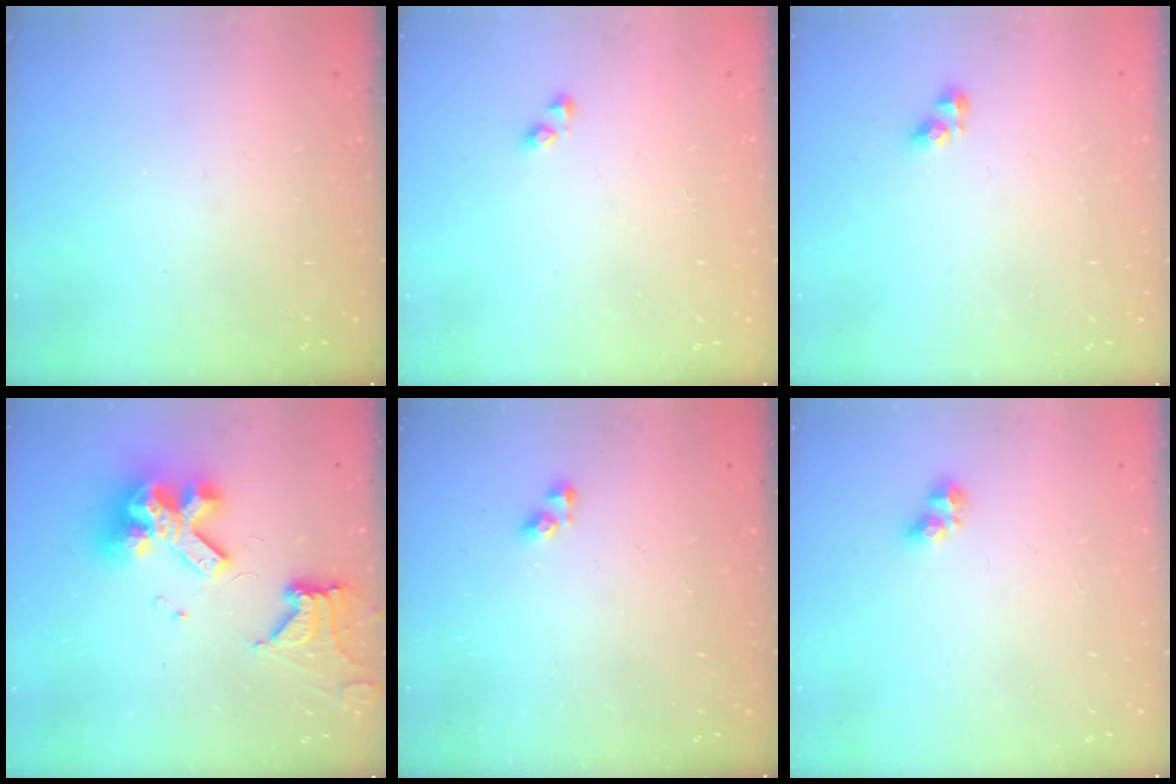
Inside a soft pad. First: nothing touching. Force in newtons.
{"total": 1.8, "press": 1.8, "slide": 0.2}
{"total": 4.9, "press": 4.8, "slide": 0.8}
{"total": 17.8, "press": 17.7, "slide": 1.8}
{"total": 3.9, "press": 3.8, "slide": 0.7}
{"total": 3.6, "press": 3.4, "slide": 1.1}